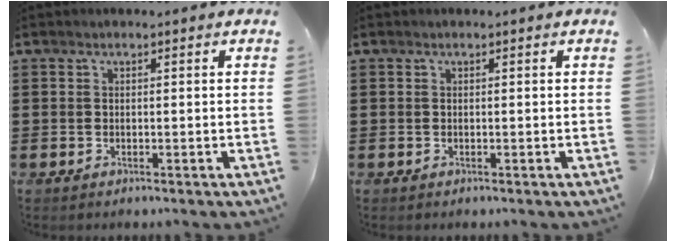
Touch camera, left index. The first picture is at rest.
{"total": 0.0}